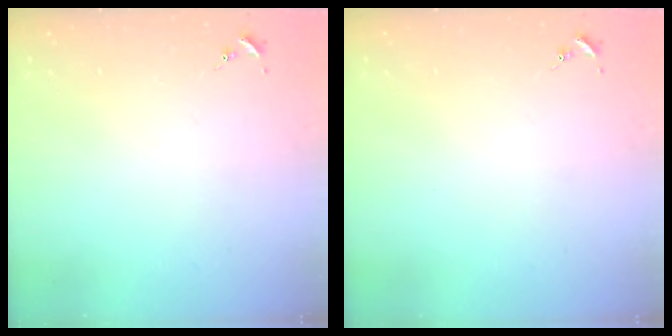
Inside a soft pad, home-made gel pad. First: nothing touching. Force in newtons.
{"total": 0.0}